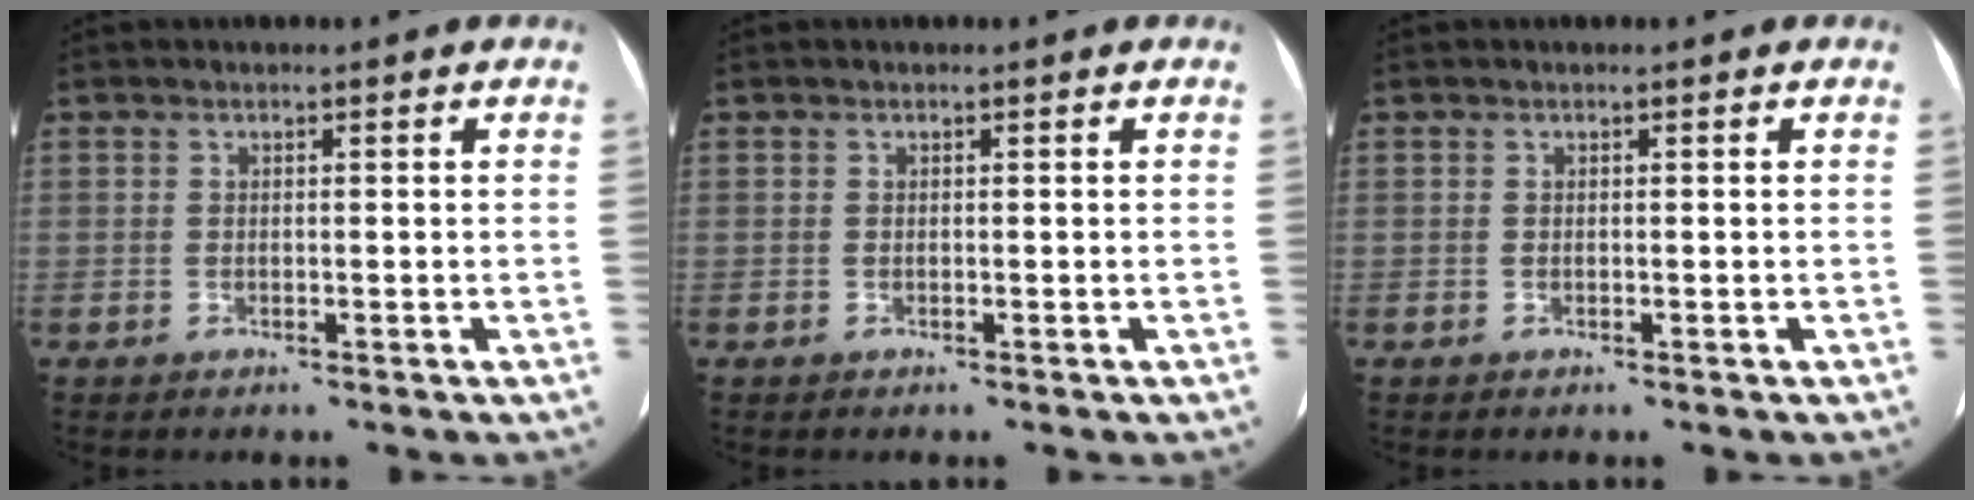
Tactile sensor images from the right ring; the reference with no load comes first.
{"total": 0.0}
{"total": 0.0}